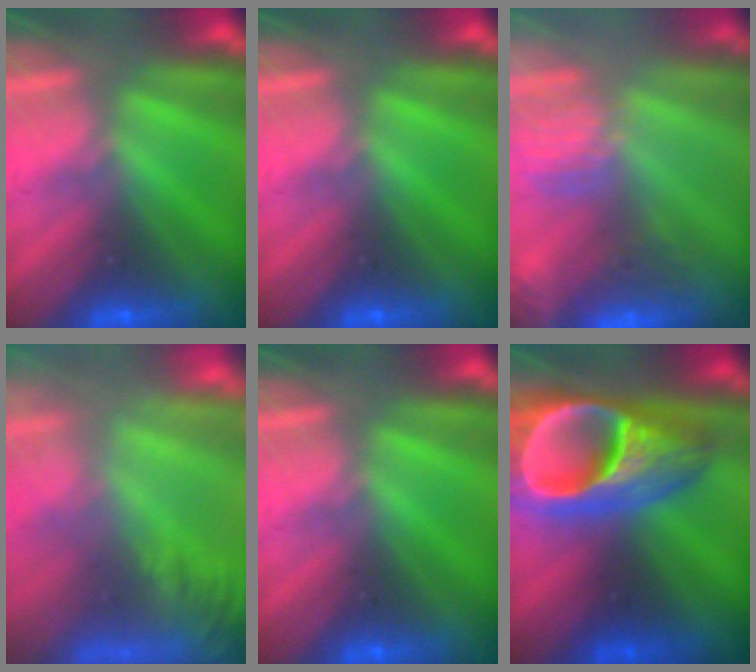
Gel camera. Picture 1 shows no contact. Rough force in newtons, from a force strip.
{"total": 0.0}
{"total": 5.4}
{"total": 7.1}
{"total": 0.0}
{"total": 8.9}